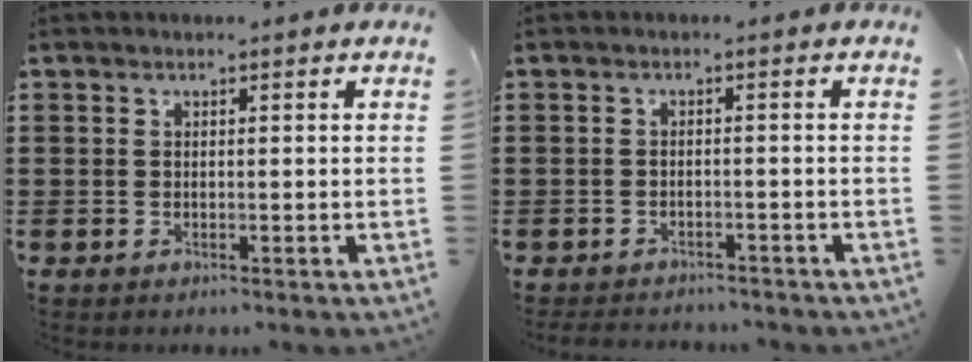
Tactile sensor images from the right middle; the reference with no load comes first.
{"total": 2.0, "force": [-2.0, 0.3, 0.0], "torque": [-0.007, -0.001, -0.044]}